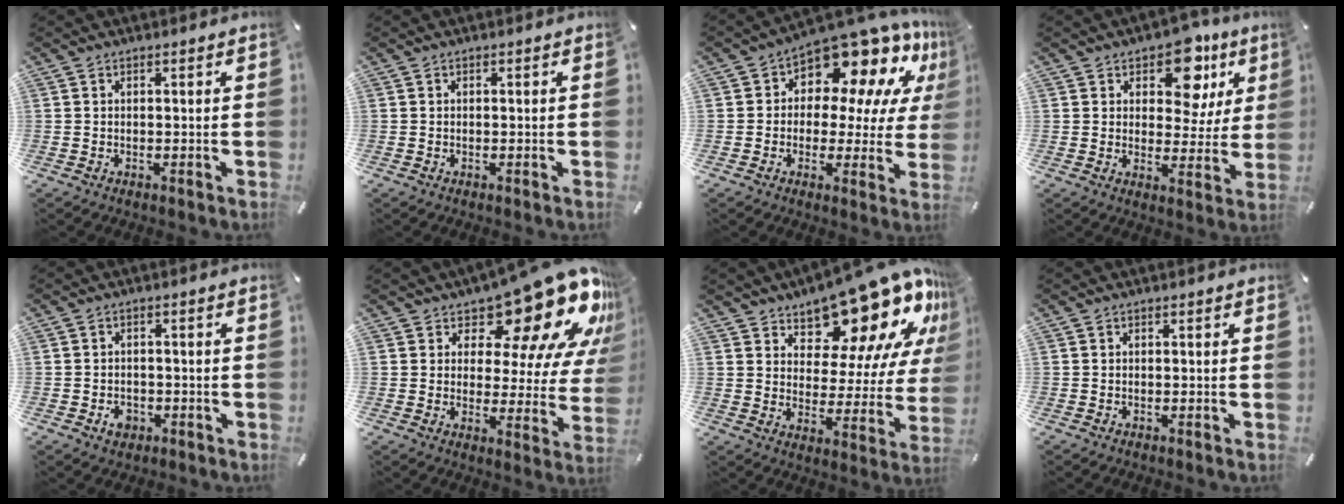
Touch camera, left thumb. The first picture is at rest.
{"total": 0.0}
{"total": 13.5, "force": [9.5, 6.9, 6.7], "torque": [-0.109, -0.082, 0.166]}
{"total": 13.2, "force": [7.2, 7.8, 7.8], "torque": [-0.105, -0.031, 0.122]}
{"total": 3.4, "force": [-1.5, 2.7, 1.4], "torque": [-0.022, 0.007, -0.027]}
{"total": 20.2, "force": [14.4, 8.1, 11.5], "torque": [-0.145, -0.118, 0.235]}
{"total": 19.2, "force": [15.0, 8.7, 8.2], "torque": [-0.103, -0.130, 0.251]}
{"total": 0.0}